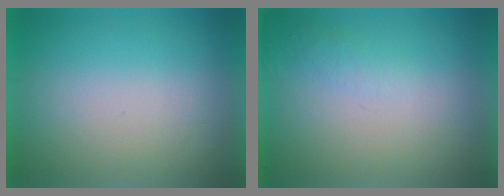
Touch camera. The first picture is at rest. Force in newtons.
{"total": 1.3}